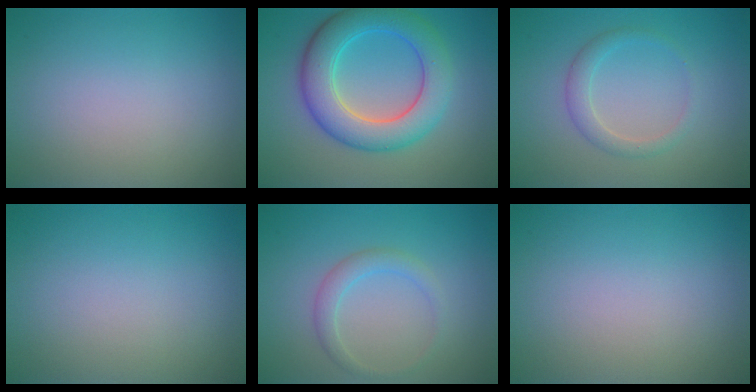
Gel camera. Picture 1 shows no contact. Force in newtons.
{"total": 7.2, "press": 7.2, "slide": 0.0}
{"total": 1.9, "press": 1.9, "slide": 0.0}
{"total": 0.0}
{"total": 1.8, "press": 1.8, "slide": 0.2}
{"total": 0.0}